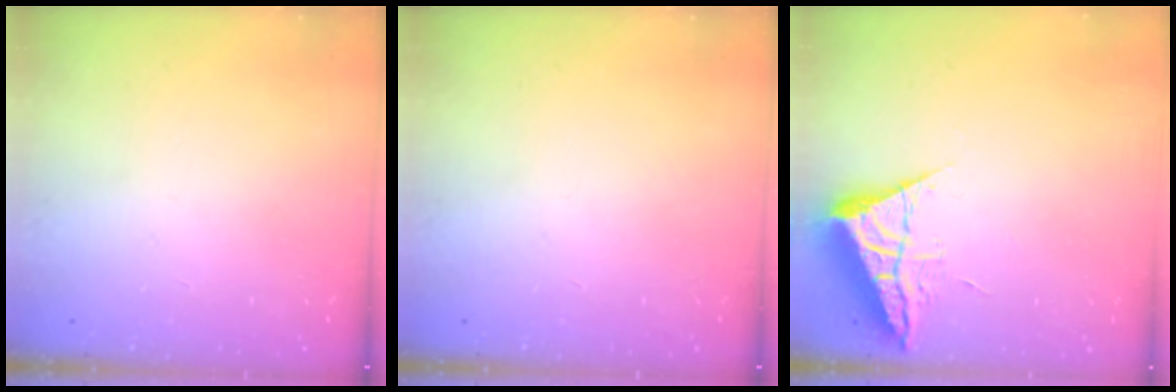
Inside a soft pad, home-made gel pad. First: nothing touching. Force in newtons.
{"total": 0.0}
{"total": 7.3, "press": 7.3, "slide": 0.5}